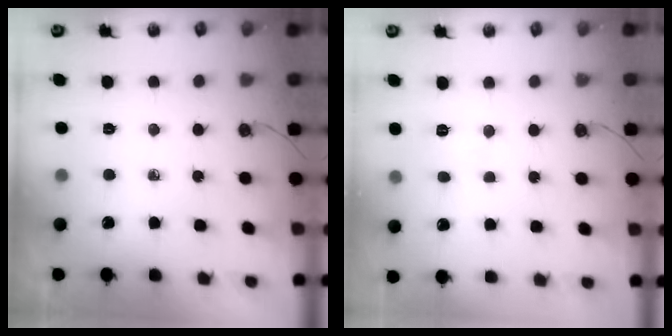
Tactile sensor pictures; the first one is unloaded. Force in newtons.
{"total": 3.5, "press": 2.8, "slide": 2.2}